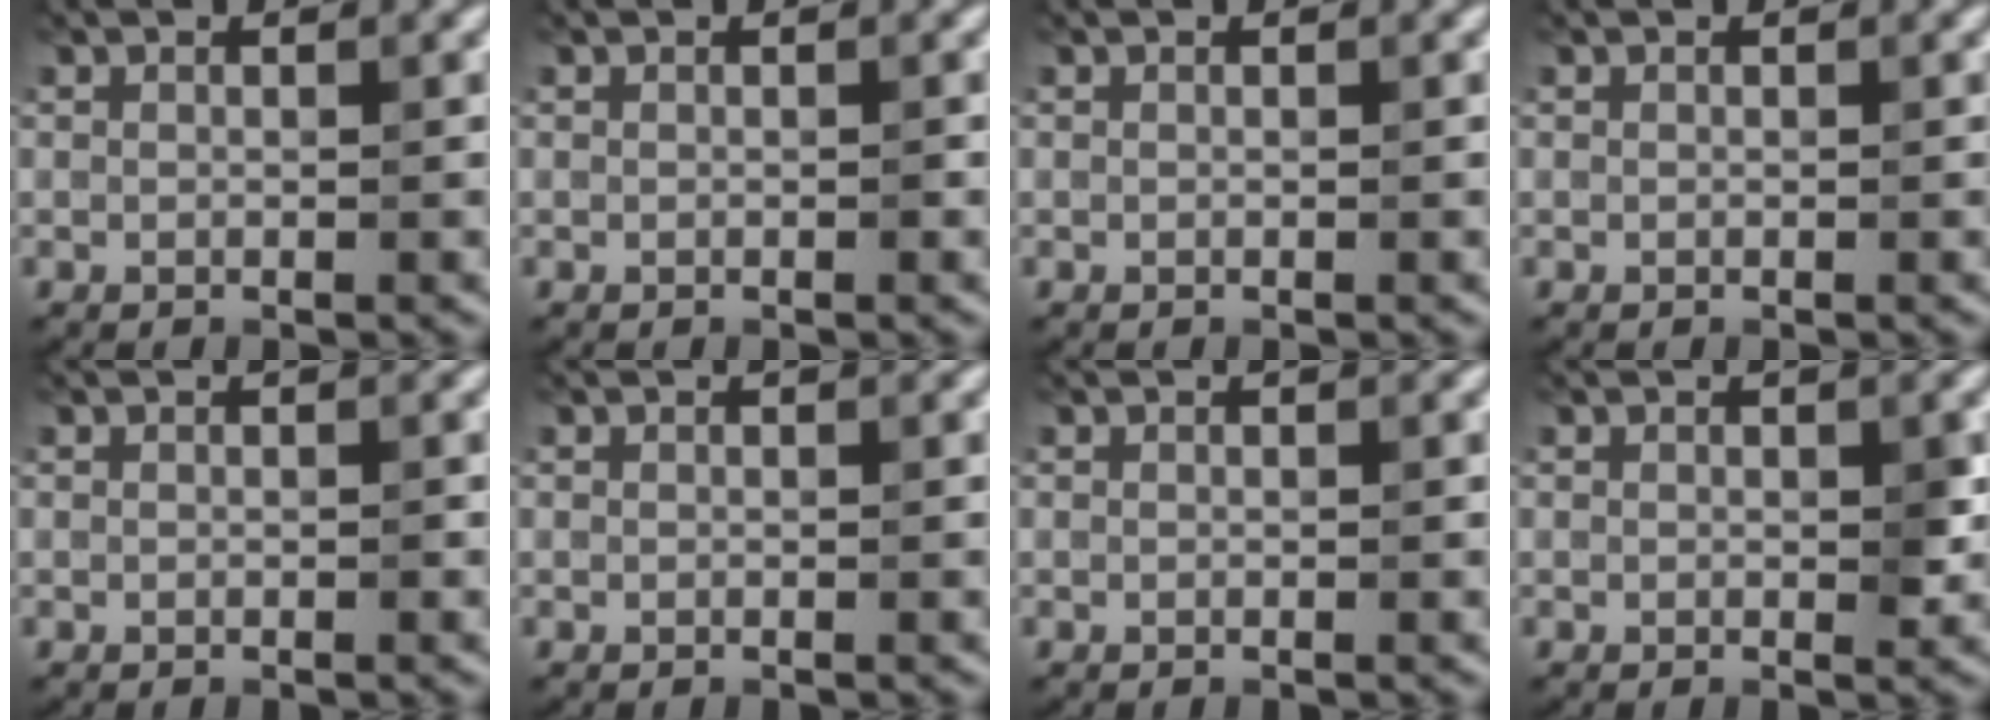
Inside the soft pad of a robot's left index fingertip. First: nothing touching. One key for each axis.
{"total": 0.0}
{"total": 0.0}
{"total": 0.0}
{"total": 0.0}
{"total": 0.0}
{"total": 0.0}
{"total": 1.0, "fx": 0.0, "fy": 0.4, "fz": 0.9, "tx": -0.008, "ty": -0.004, "tz": 0.000}